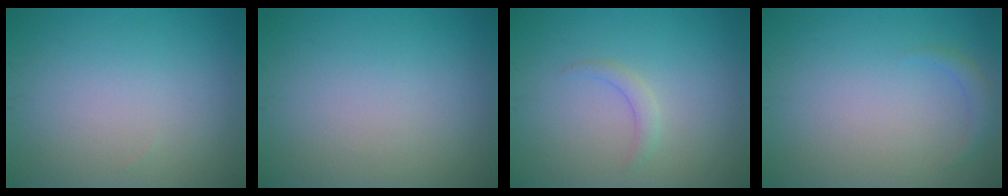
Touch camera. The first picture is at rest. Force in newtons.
{"total": 0.0}
{"total": 1.2, "press": 1.2, "slide": 0.1}
{"total": 1.1, "press": 1.1, "slide": 0.1}